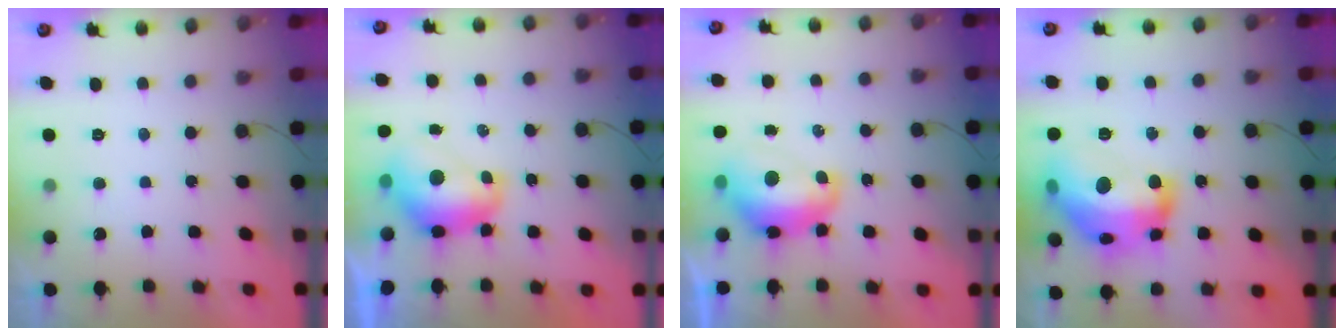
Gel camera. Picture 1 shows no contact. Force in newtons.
{"total": 9.4, "press": 9.4, "slide": 0.9}
{"total": 10.9, "press": 10.9, "slide": 0.8}
{"total": 23.9, "press": 23.8, "slide": 1.5}